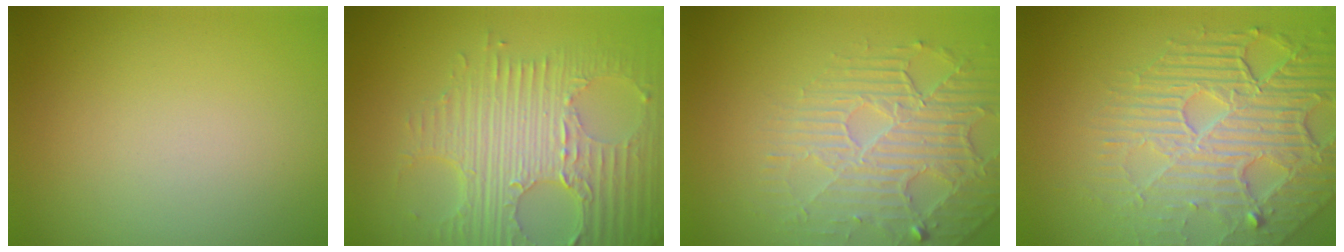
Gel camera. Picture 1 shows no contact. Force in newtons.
{"total": 8.0, "press": 5.7, "slide": 5.6}
{"total": 4.2, "press": 3.9, "slide": 1.6}
{"total": 8.6, "press": 5.8, "slide": 6.4}